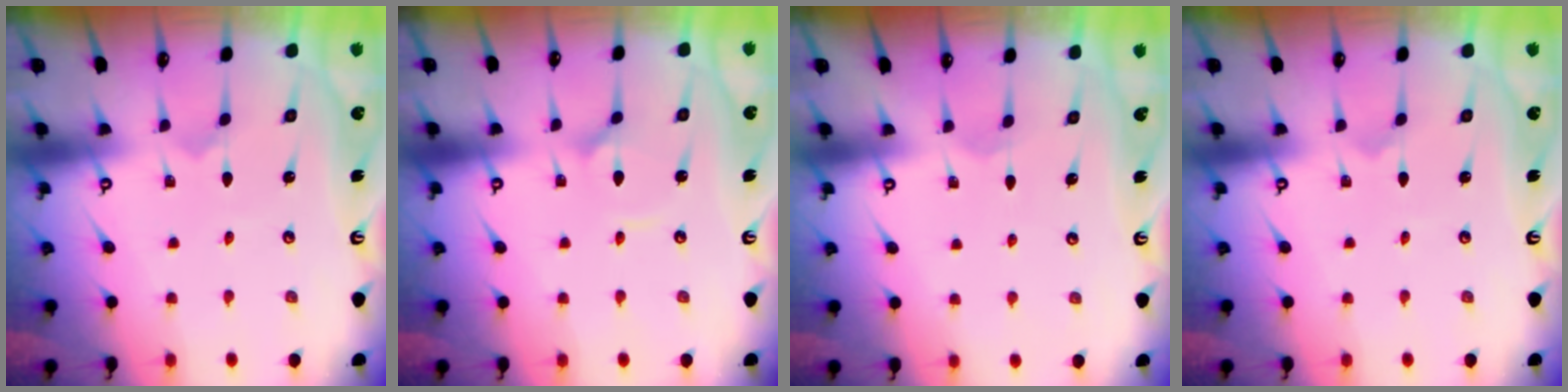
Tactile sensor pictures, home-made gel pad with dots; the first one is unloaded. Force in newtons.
{"total": 2.4, "press": 2.4, "slide": 0.3}
{"total": 2.1, "press": 2.1, "slide": 0.3}
{"total": 0.0}